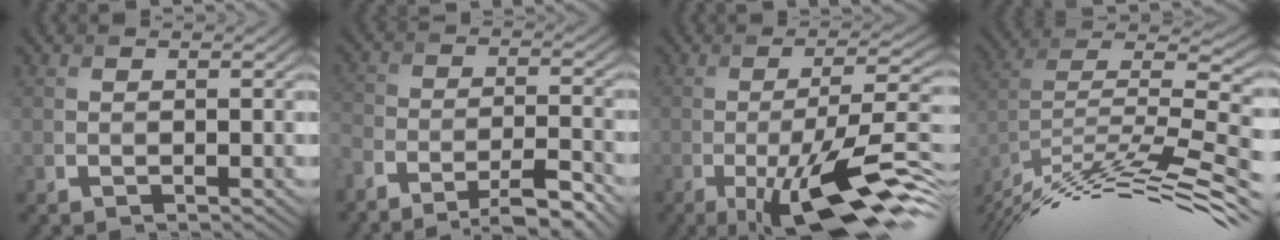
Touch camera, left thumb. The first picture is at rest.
{"total": 8.9, "force": [-7.6, 2.0, 4.3], "torque": [-0.080, 0.000, -0.131]}
{"total": 13.7, "force": [-5.6, 3.2, 12.1], "torque": [-0.189, -0.006, -0.087]}
{"total": 14.7, "force": [-8.8, 3.4, 11.3], "torque": [-0.218, 0.033, -0.156]}